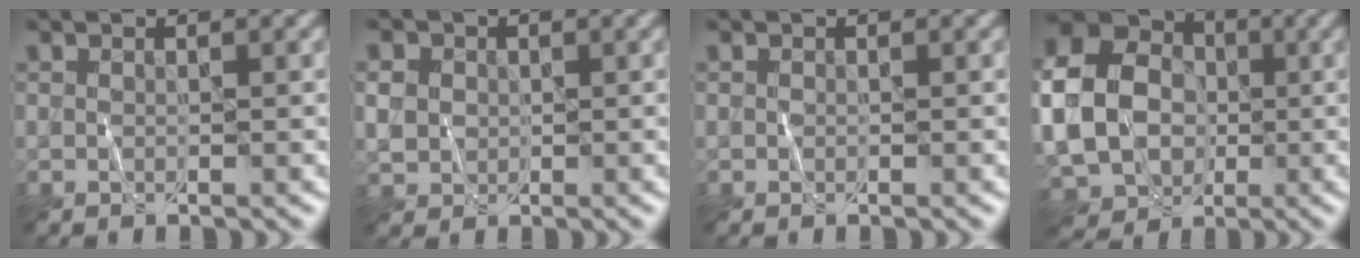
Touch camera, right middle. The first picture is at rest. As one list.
[{"total": 2.4, "force": [0.2, 2.2, 0.9], "torque": [-0.022, 0.003, 0.006]}, {"total": 0.0}, {"total": 14.1, "force": [-0.7, 11.6, 8.1], "torque": [-0.176, 0.003, -0.036]}]